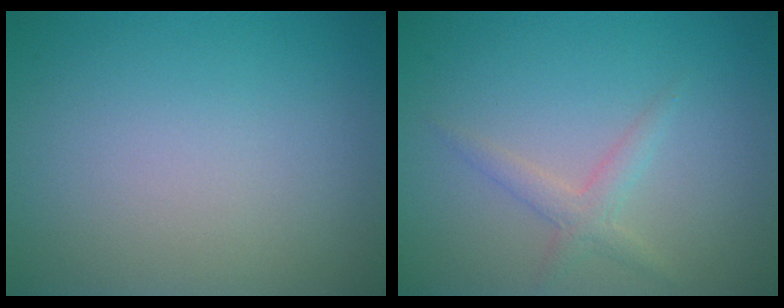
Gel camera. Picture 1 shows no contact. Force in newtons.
{"total": 1.7, "press": 1.7, "slide": 0.1}